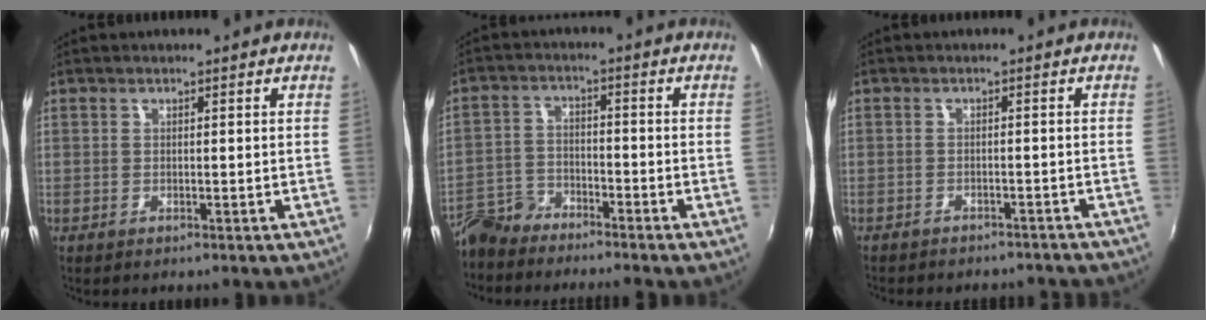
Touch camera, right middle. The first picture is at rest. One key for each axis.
{"total": 7.4, "fx": -6.8, "fy": 2.3, "fz": 1.5, "tx": -0.044, "ty": 0.009, "tz": -0.139}
{"total": 10.0, "fx": -9.0, "fy": 3.0, "fz": 3.1, "tx": -0.074, "ty": -0.003, "tz": -0.108}